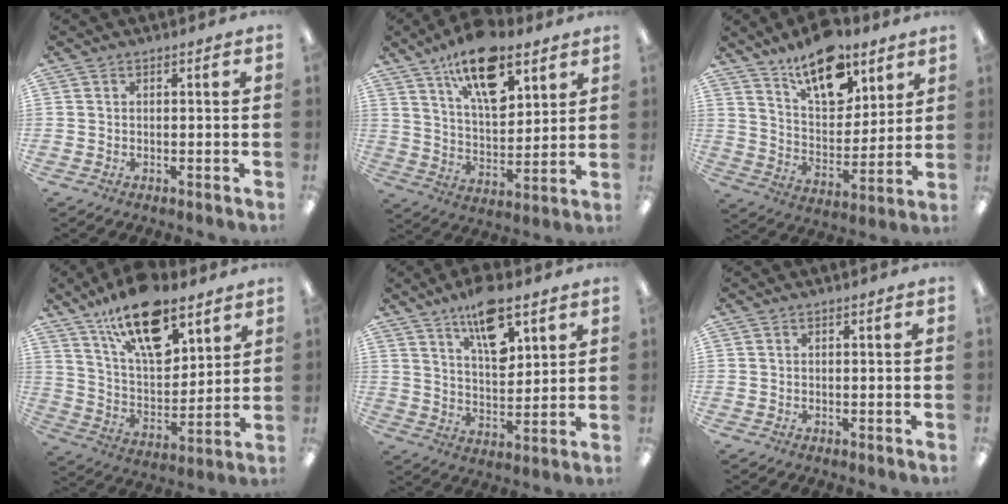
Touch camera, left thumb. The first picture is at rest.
{"total": 17.0, "force": [10.7, 7.7, 10.7], "torque": [-0.171, -0.046, 0.183]}
{"total": 16.6, "force": [11.6, 8.0, 8.8], "torque": [-0.137, -0.066, 0.203]}
{"total": 20.0, "force": [13.0, 9.0, 12.2], "torque": [-0.207, -0.064, 0.224]}
{"total": 13.3, "force": [8.3, 5.7, 8.6], "torque": [-0.135, -0.036, 0.144]}
{"total": 0.0}